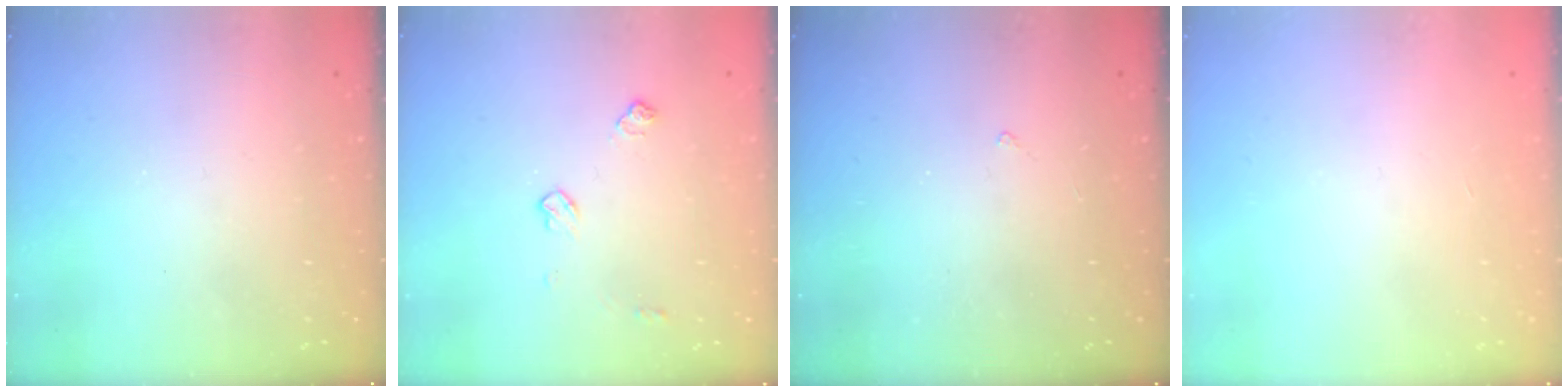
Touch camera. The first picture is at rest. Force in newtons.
{"total": 6.9, "press": 6.9, "slide": 0.7}
{"total": 2.0, "press": 1.9, "slide": 0.3}
{"total": 0.0}